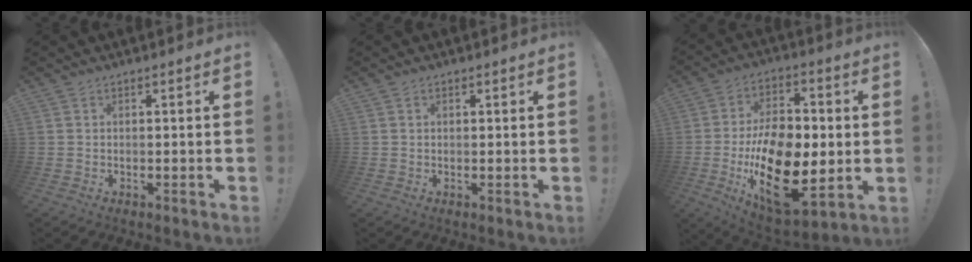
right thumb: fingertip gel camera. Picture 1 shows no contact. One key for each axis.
{"total": 0.6, "fx": 0.3, "fy": 0.5, "fz": 0.2, "tx": 0.003, "ty": -0.003, "tz": 0.005}
{"total": 25.4, "fx": -4.1, "fy": 15.2, "fz": 20.0, "tx": -0.344, "ty": 0.010, "tz": -0.054}